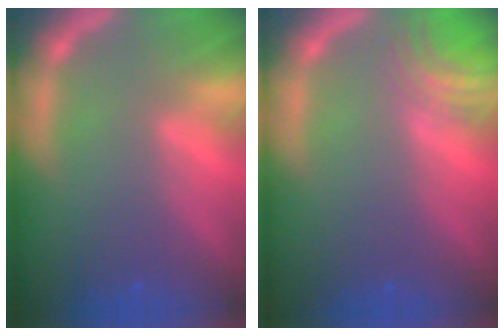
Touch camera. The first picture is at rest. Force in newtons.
{"total": 3.0}